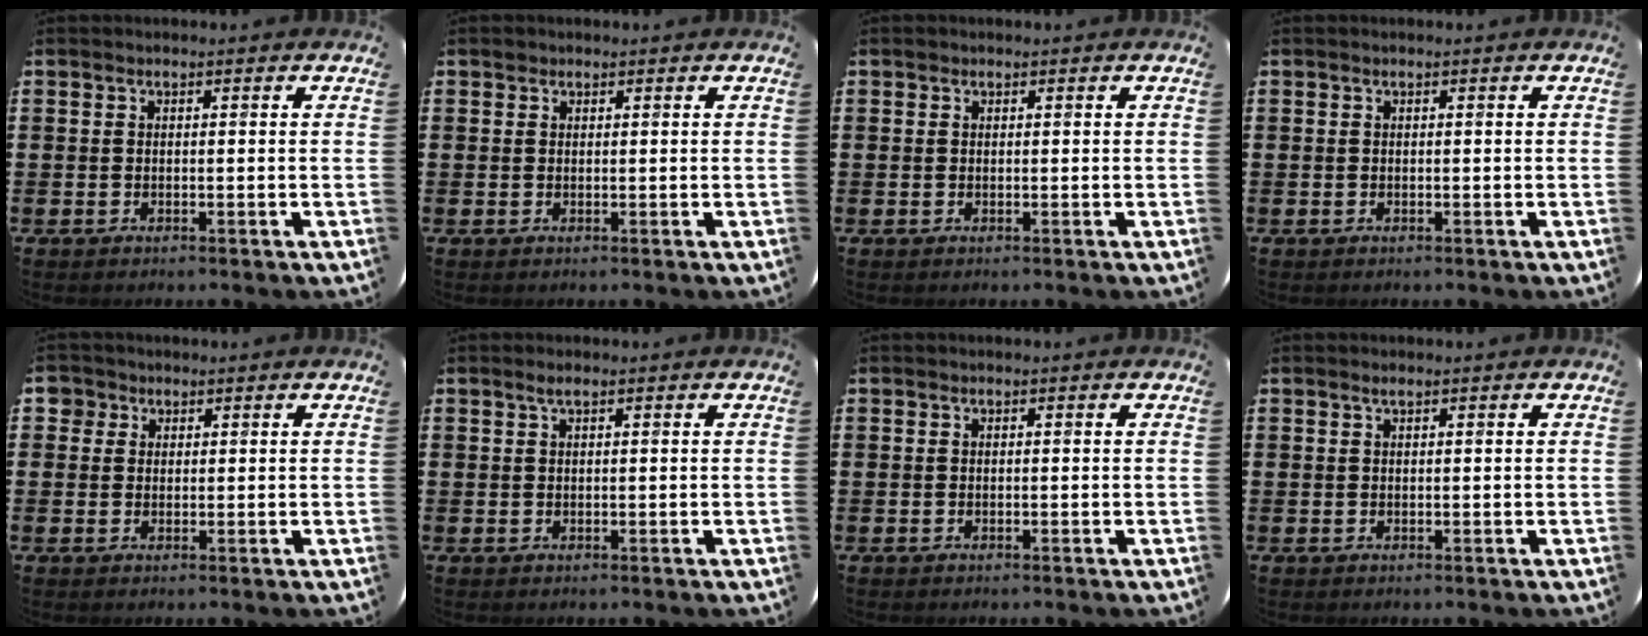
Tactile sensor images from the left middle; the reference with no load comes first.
{"total": 0.7, "force": [0.6, 0.4, -0.1], "torque": [0.010, 0.001, 0.009]}
{"total": 0.0}
{"total": 0.0}
{"total": 1.9, "force": [1.3, 1.4, 0.1], "torque": [0.004, 0.004, 0.024]}
{"total": 0.9, "force": [0.6, 0.1, 0.6], "torque": [-0.011, 0.003, 0.010]}
{"total": 0.0}
{"total": 0.5, "force": [0.4, 0.0, 0.3], "torque": [-0.005, 0.001, 0.007]}